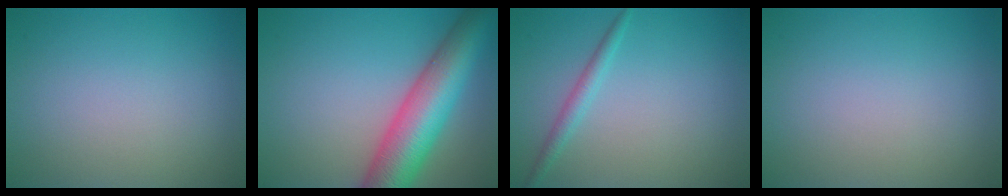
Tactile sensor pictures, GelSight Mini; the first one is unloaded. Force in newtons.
{"total": 9.9, "press": 9.9, "slide": 0.4}
{"total": 1.6, "press": 1.6, "slide": 0.1}
{"total": 0.0}